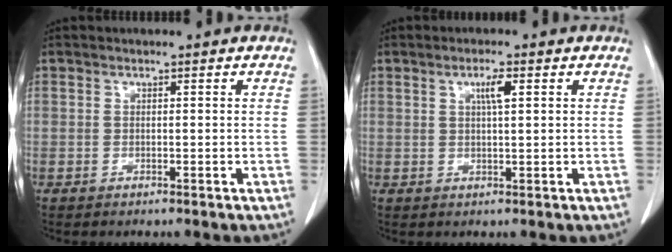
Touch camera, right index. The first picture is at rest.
{"total": 2.7, "force": [1.1, 0.2, 2.5], "torque": [-0.045, 0.000, 0.017]}